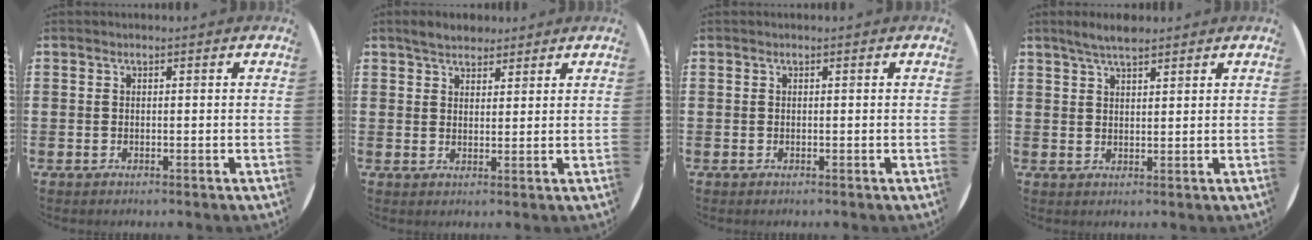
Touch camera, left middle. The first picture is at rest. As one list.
[{"total": 3.2, "force": [2.9, 1.1, 0.6], "torque": [-0.010, 0.001, 0.054]}, {"total": 0.0}, {"total": 3.4, "force": [3.0, 0.7, 1.6], "torque": [-0.028, -0.004, 0.052]}]